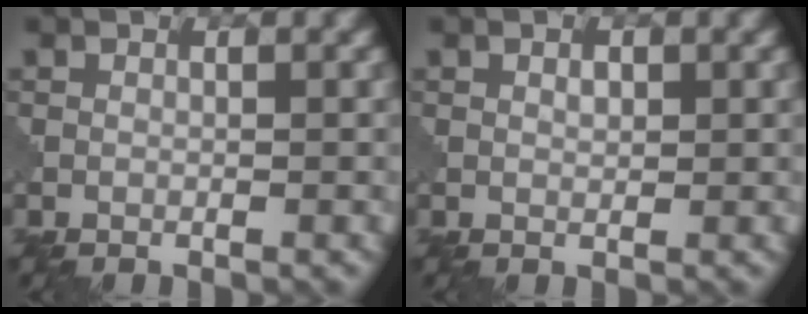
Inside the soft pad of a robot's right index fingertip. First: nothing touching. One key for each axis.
{"total": 0.8, "fx": 0.3, "fy": 0.5, "fz": 0.6, "tx": -0.012, "ty": 0.002, "tz": 0.005}